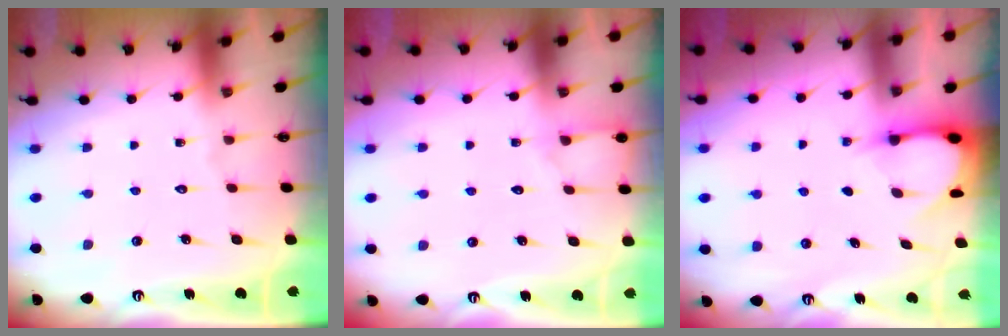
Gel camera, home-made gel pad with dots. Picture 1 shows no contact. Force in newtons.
{"total": 5.4, "press": 5.4, "slide": 0.6}
{"total": 3.2, "press": 3.2, "slide": 0.3}